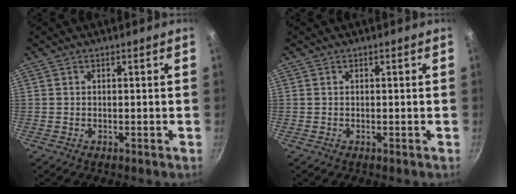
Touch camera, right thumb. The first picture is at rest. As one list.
[{"total": 0.0}]